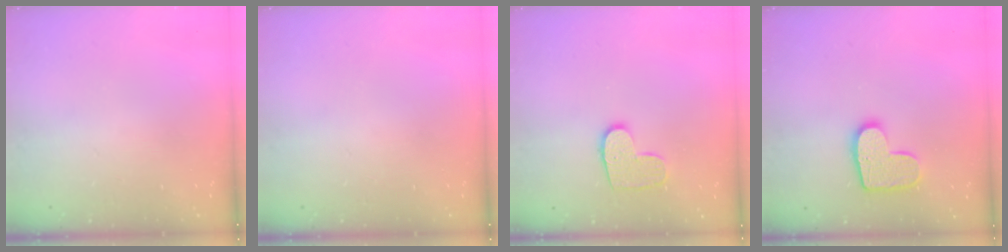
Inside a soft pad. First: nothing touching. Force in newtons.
{"total": 0.0}
{"total": 8.7, "press": 8.7, "slide": 0.4}
{"total": 11.6, "press": 11.6, "slide": 0.6}